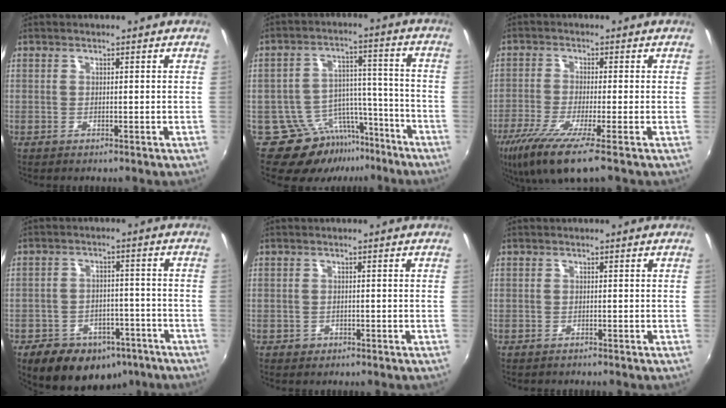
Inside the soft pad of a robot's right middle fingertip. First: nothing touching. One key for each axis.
{"total": 10.9, "fx": -8.5, "fy": 6.4, "fz": 2.3, "tx": -0.041, "ty": 0.040, "tz": -0.115}
{"total": 10.3, "fx": -6.6, "fy": 0.3, "fz": 7.9, "tx": -0.180, "ty": -0.046, "tz": -0.123}
{"total": 15.1, "fx": -9.8, "fy": 9.3, "fz": 6.7, "tx": -0.147, "ty": 0.015, "tz": -0.120}
{"total": 1.7, "fx": -0.9, "fy": 1.4, "fz": 0.4, "tx": -0.013, "ty": -0.003, "tz": -0.010}
{"total": 0.8, "fx": -0.8, "fy": 0.3, "fz": 0.1, "tx": -0.006, "ty": -0.002, "tz": -0.012}